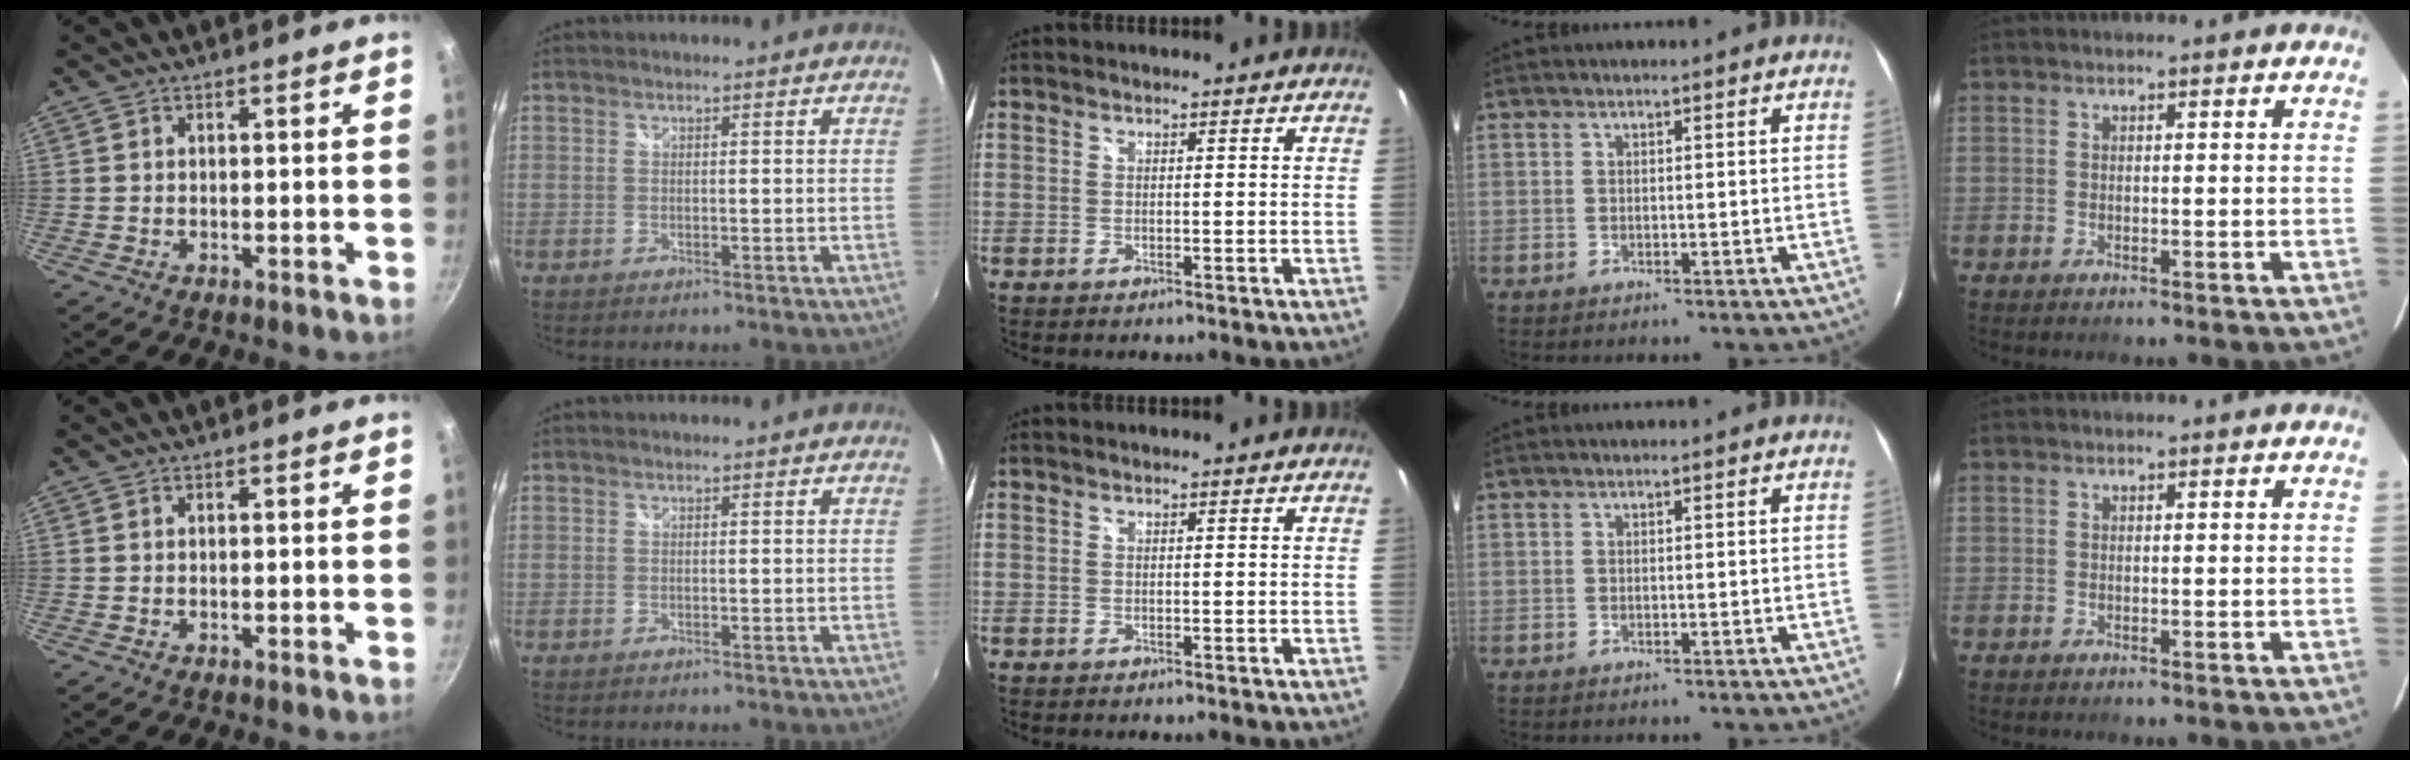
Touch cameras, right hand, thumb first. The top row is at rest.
{}